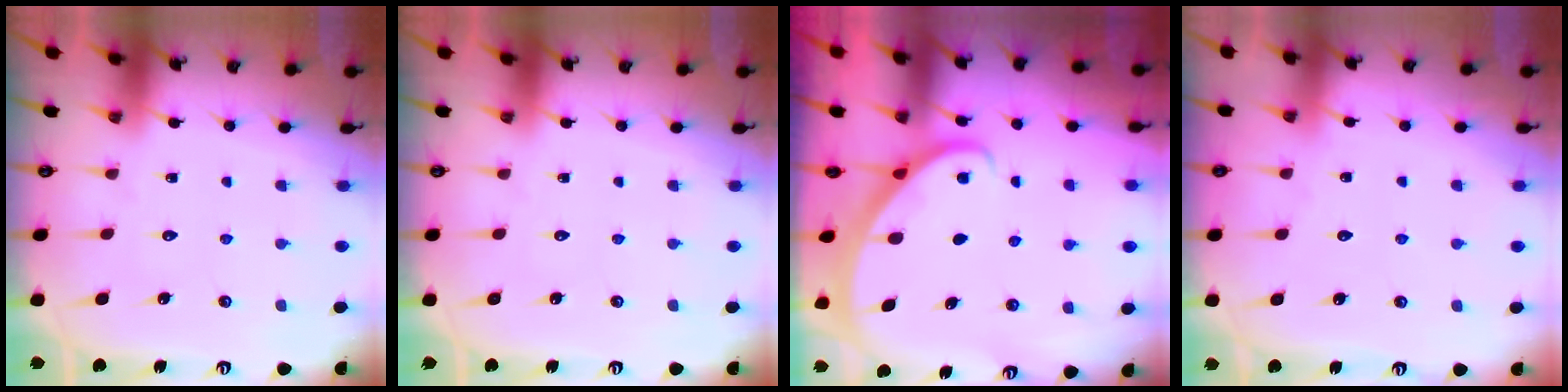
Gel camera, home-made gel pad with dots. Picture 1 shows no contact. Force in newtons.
{"total": 0.0}
{"total": 2.3, "press": 2.3, "slide": 0.2}
{"total": 2.2, "press": 2.2, "slide": 0.3}